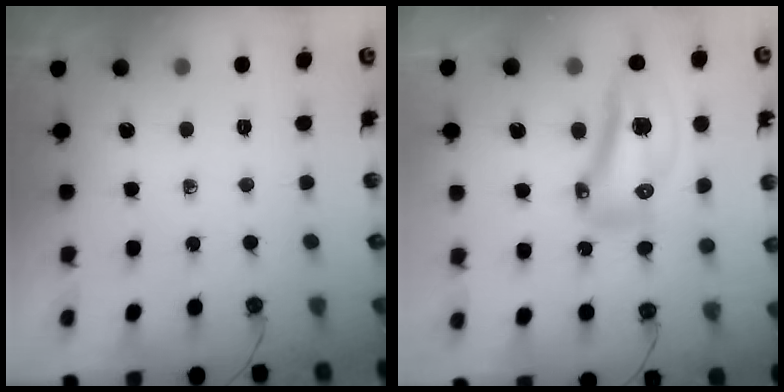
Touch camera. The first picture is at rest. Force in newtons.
{"total": 15.4, "press": 15.3, "slide": 1.9}